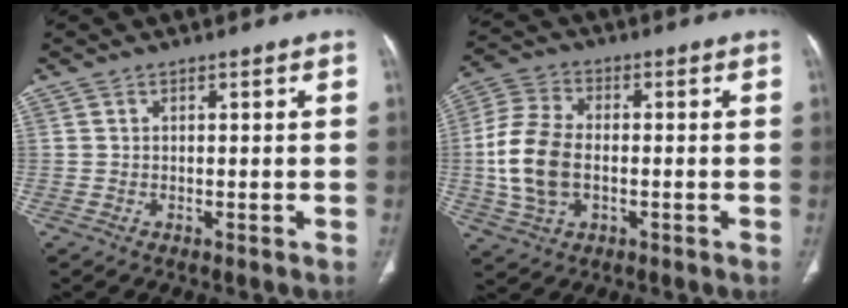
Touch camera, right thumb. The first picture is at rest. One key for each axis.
{"total": 12.4, "fx": -1.2, "fy": 7.9, "fz": 9.5, "tx": -0.200, "ty": 0.012, "tz": -0.024}